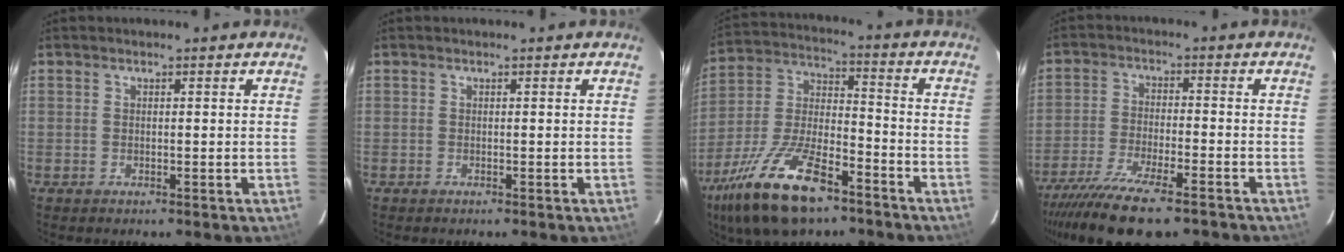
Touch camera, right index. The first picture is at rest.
{"total": 0.0}
{"total": 20.5, "force": [-13.0, 8.1, 13.7], "torque": [-0.284, -0.015, -0.234]}
{"total": 16.2, "force": [-12.7, 3.7, 9.4], "torque": [-0.198, -0.042, -0.217]}